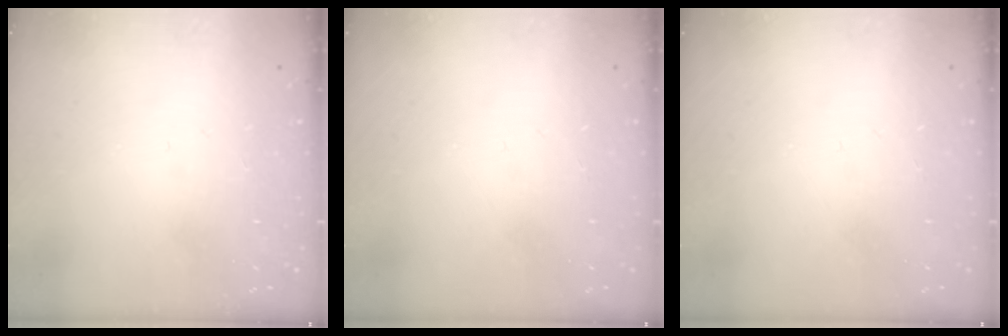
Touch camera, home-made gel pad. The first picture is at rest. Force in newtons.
{"total": 0.0}
{"total": 0.0}